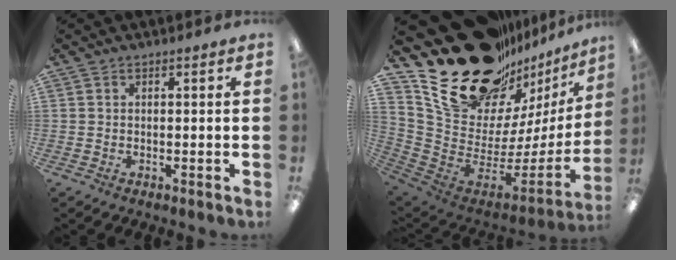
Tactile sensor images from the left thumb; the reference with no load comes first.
{"total": 30.2, "force": [19.9, 16.2, 15.9], "torque": [-0.235, -0.149, 0.396]}